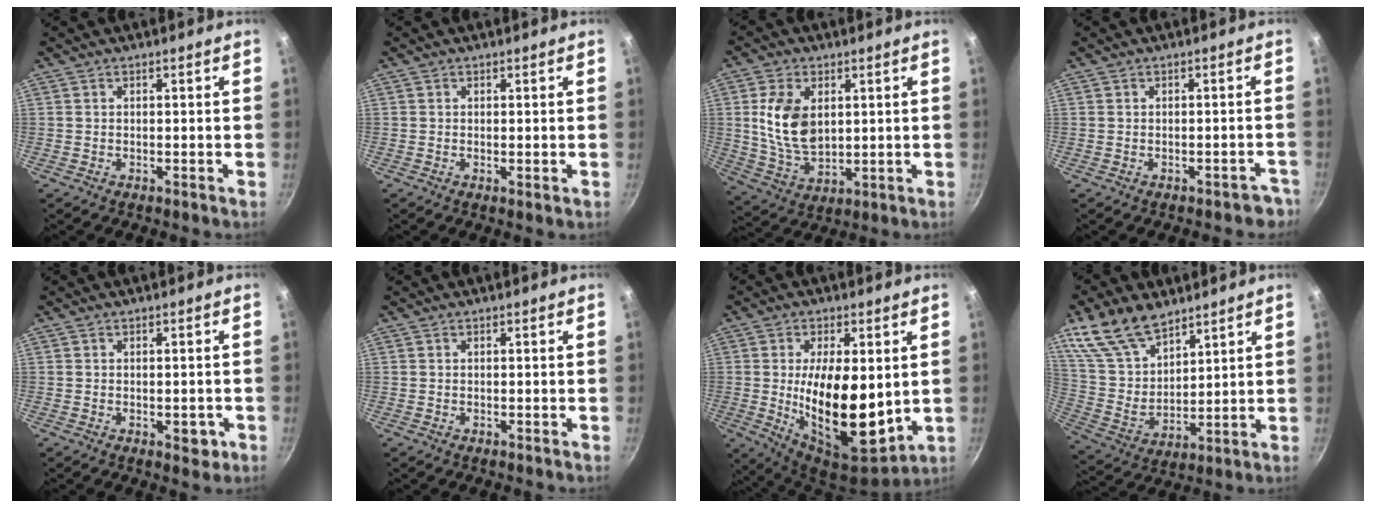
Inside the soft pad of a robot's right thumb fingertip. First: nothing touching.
{"total": 0.5, "force": [0.1, 0.1, 0.5], "torque": [-0.008, -0.005, 0.000]}
{"total": 11.5, "force": [2.4, 7.4, 8.6], "torque": [-0.150, -0.022, 0.055]}
{"total": 3.5, "force": [-2.2, 2.3, 1.3], "torque": [0.027, 0.035, -0.006]}
{"total": 3.0, "force": [-1.0, 1.7, 2.2], "torque": [-0.008, 0.007, -0.009]}
{"total": 0.0}
{"total": 18.2, "force": [0.4, 8.4, 16.1], "torque": [-0.249, -0.029, 0.017]}
{"total": 14.9, "force": [10.5, 7.4, 7.5], "torque": [-0.118, -0.049, 0.218]}